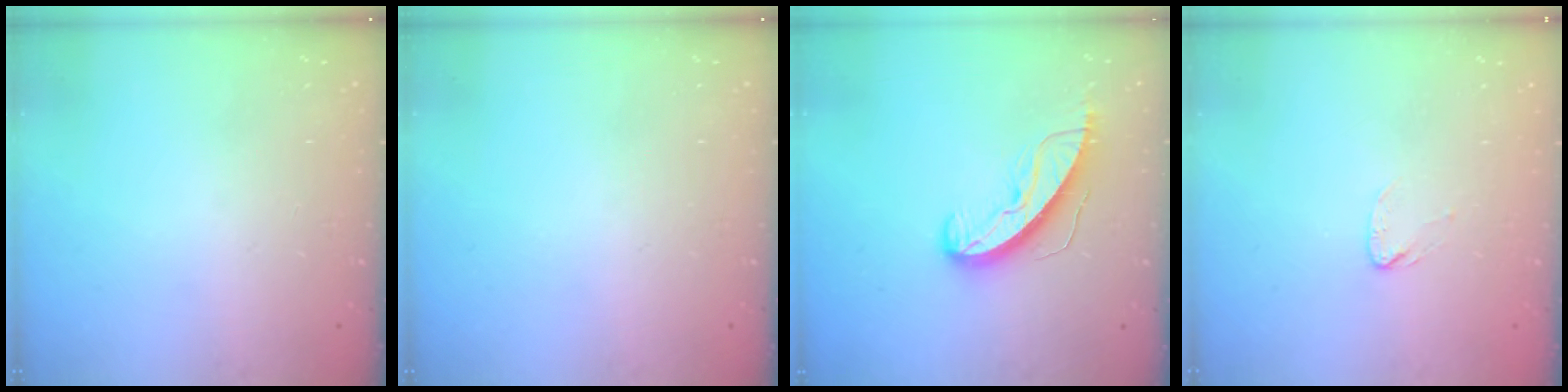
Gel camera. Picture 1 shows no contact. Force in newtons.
{"total": 0.0}
{"total": 9.8, "press": 9.8, "slide": 0.6}
{"total": 2.7, "press": 2.7, "slide": 0.2}